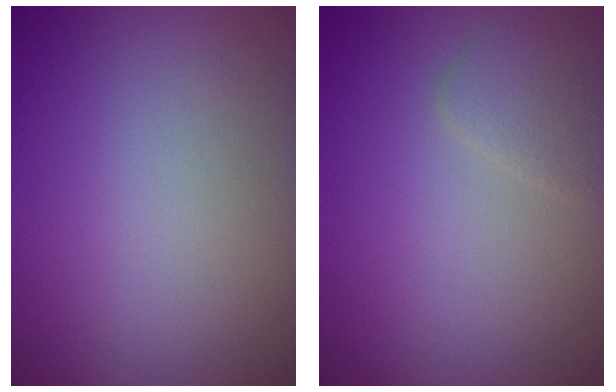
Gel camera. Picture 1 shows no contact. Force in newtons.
{"total": 2.0, "press": 2.0, "slide": 0.0}